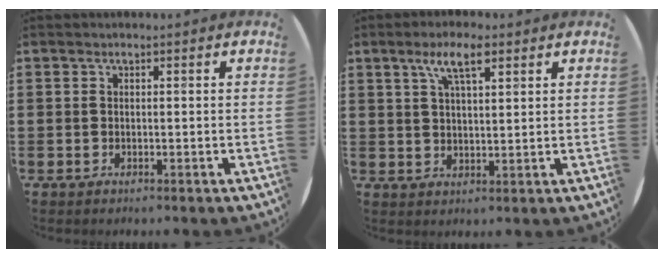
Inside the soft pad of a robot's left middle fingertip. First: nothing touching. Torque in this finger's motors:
{"motor_torque": [1.26, -0.87, 0.25, 0.17]}